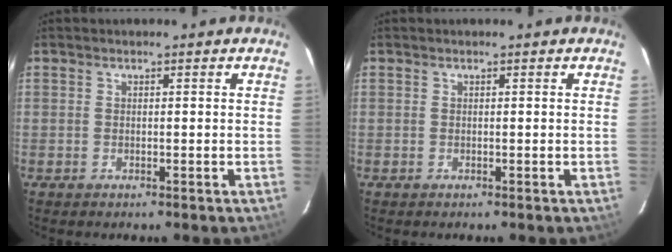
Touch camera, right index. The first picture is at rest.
{"total": 0.0}